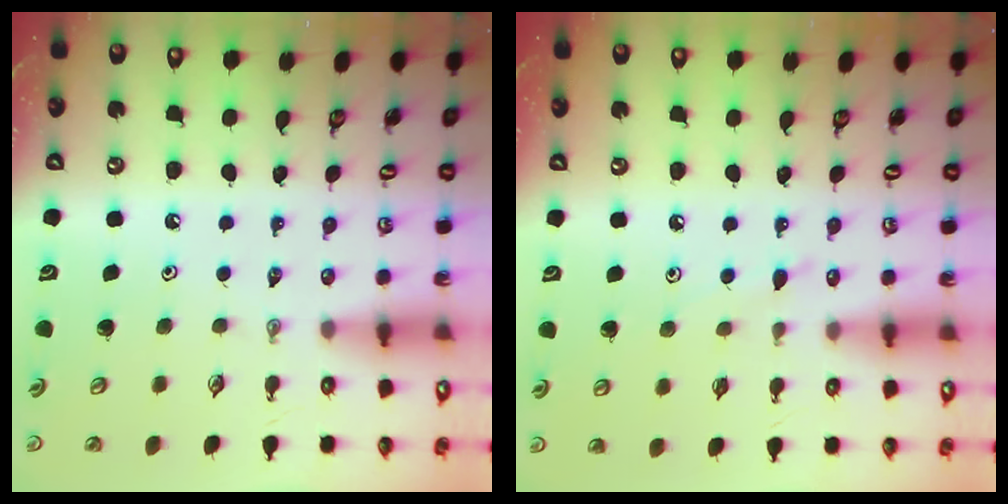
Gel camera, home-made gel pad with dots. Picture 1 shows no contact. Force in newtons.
{"total": 5.5, "press": 5.5, "slide": 0.6}